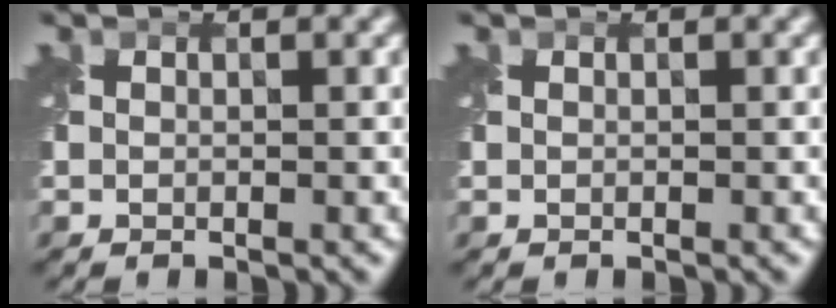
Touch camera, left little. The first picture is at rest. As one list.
[{"total": 0.0}]